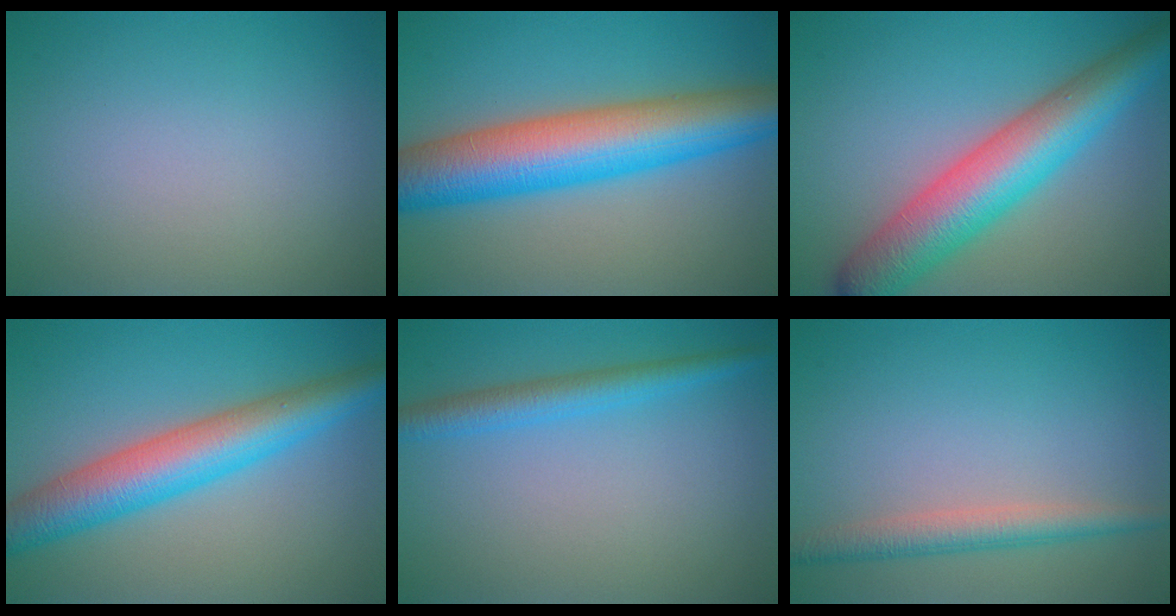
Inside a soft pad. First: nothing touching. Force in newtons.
{"total": 10.6, "press": 10.6, "slide": 0.1}
{"total": 9.0, "press": 9.0, "slide": 0.2}
{"total": 7.4, "press": 7.4, "slide": 0.1}
{"total": 2.9, "press": 2.9, "slide": 0.1}
{"total": 3.0, "press": 3.0, "slide": 0.1}